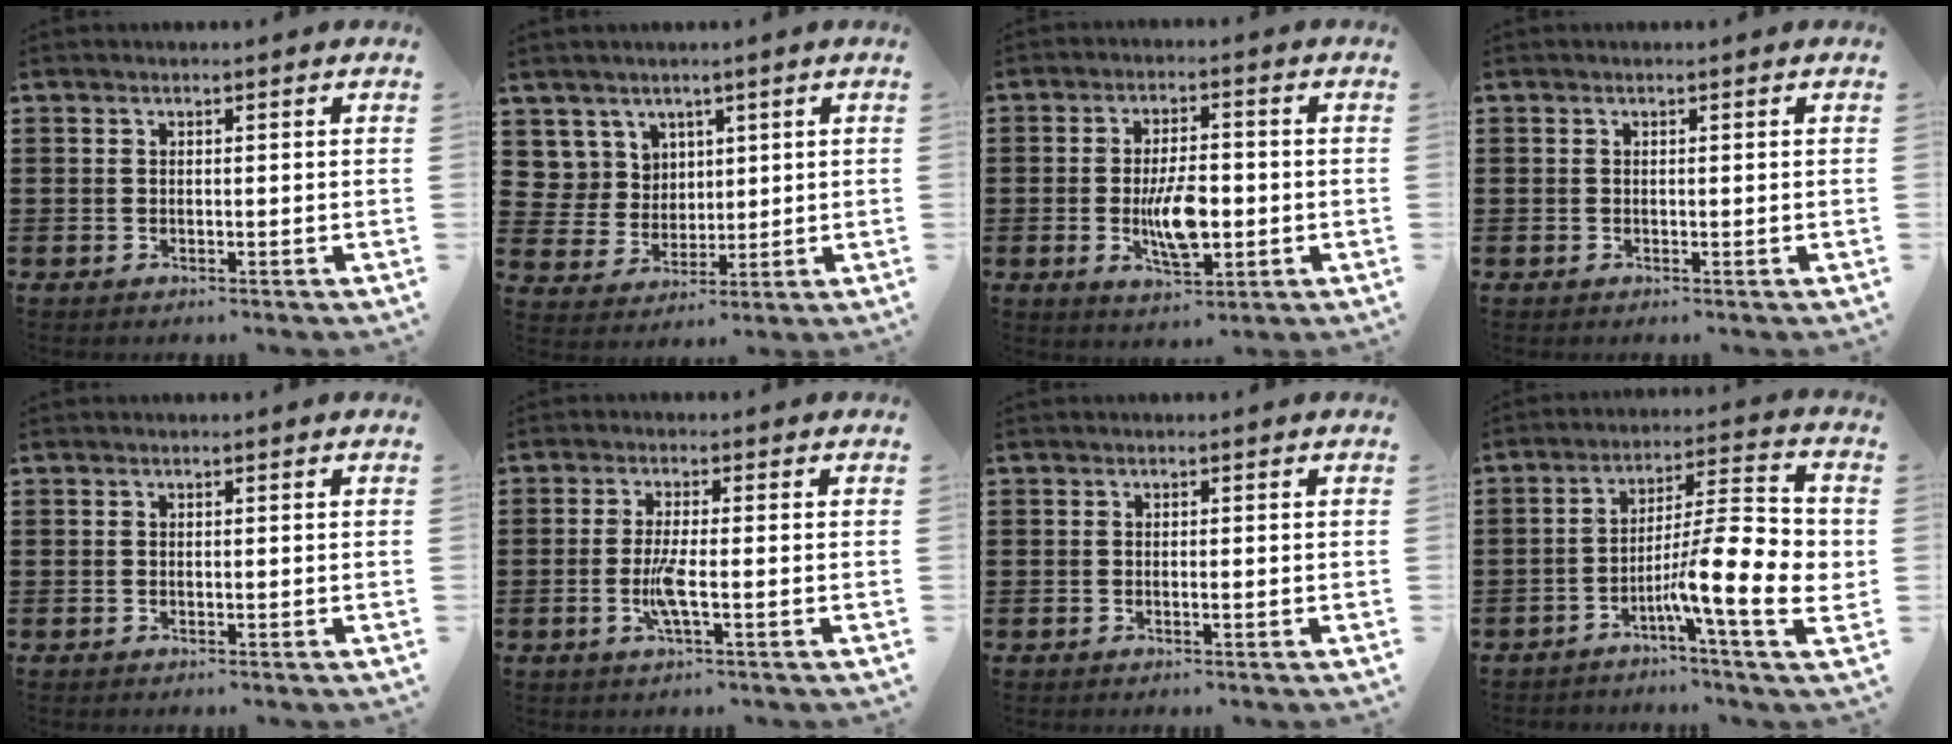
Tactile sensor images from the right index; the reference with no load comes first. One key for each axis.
{"total": 6.3, "fx": 3.2, "fy": 5.4, "fz": 0.7, "tx": -0.048, "ty": 0.002, "tz": 0.064}
{"total": 8.0, "fx": -1.2, "fy": 3.1, "fz": 7.3, "tx": -0.145, "ty": -0.009, "tz": -0.030}
{"total": 0.0}
{"total": 0.0}
{"total": 4.6, "fx": -1.2, "fy": 0.5, "fz": 4.4, "tx": -0.091, "ty": -0.010, "tz": -0.027}
{"total": 0.6, "fx": -0.2, "fy": 0.0, "fz": 0.5, "tx": -0.009, "ty": -0.004, "tz": -0.003}
{"total": 12.8, "fx": -2.8, "fy": 2.2, "fz": 12.3, "tx": -0.210, "ty": -0.023, "tz": -0.054}